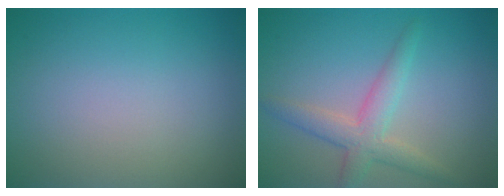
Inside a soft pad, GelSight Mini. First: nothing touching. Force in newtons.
{"total": 3.3, "press": 3.3, "slide": 0.2}